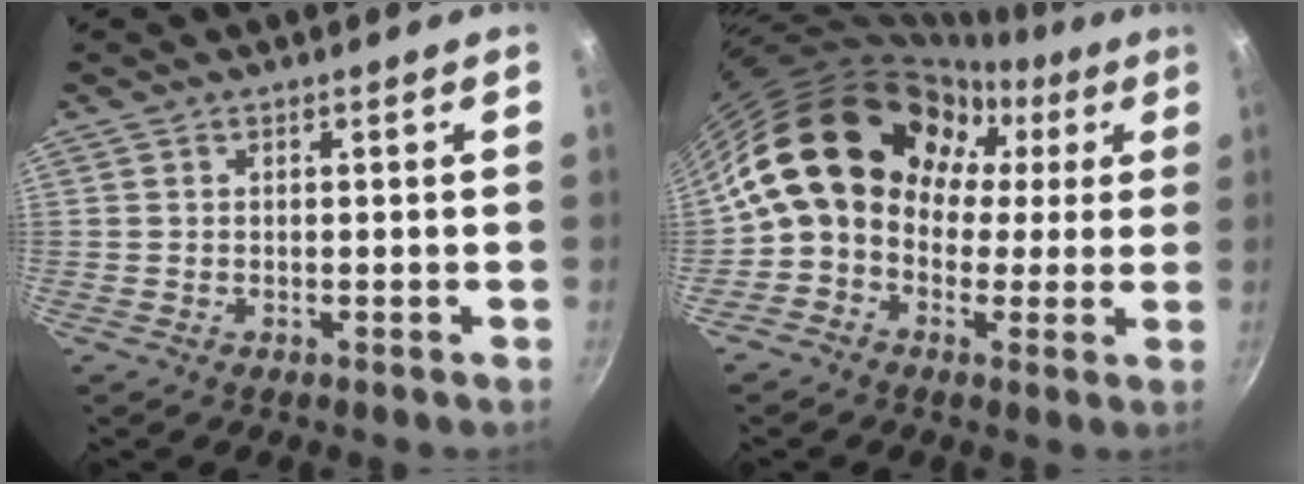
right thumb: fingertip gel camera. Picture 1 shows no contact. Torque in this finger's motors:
{"motor_torque": [-1.30, 2.78, 1.50, -1.26, 0.28]}